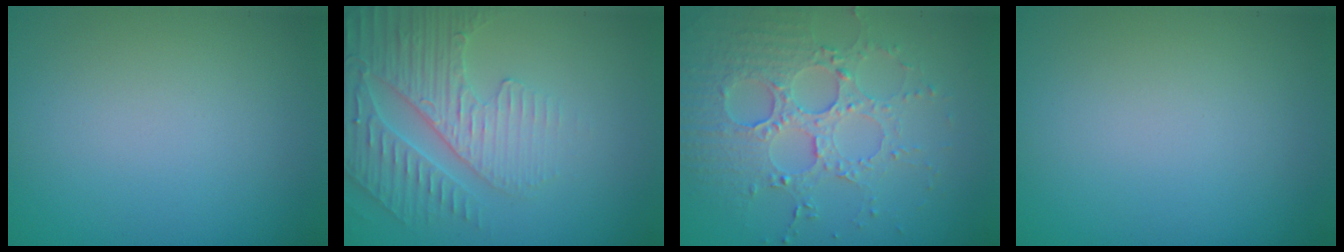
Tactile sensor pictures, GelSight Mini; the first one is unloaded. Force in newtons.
{"total": 4.7, "press": 3.9, "slide": 2.7}
{"total": 4.5, "press": 4.2, "slide": 1.7}
{"total": 0.0}